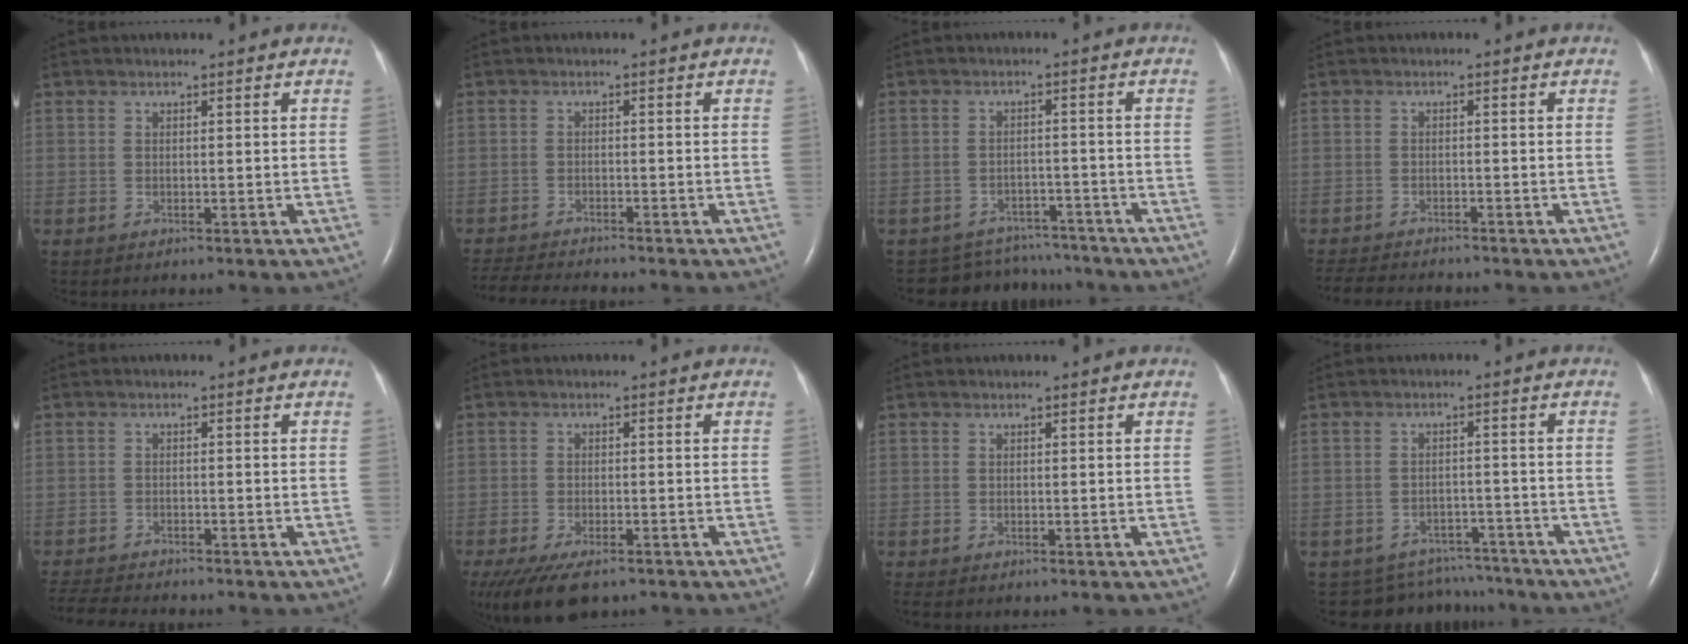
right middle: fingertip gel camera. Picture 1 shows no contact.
{"total": 6.3, "force": [-6.1, -0.1, 1.8], "torque": [-0.031, -0.018, -0.100]}
{"total": 8.2, "force": [-7.7, 2.8, -0.6], "torque": [0.008, 0.019, -0.101]}
{"total": 6.8, "force": [-6.3, 1.0, 2.3], "torque": [-0.036, -0.012, -0.097]}
{"total": 6.6, "force": [-6.2, 0.6, 2.0], "torque": [-0.037, -0.015, -0.102]}
{"total": 10.6, "force": [-7.3, 4.2, 6.4], "torque": [-0.127, -0.018, -0.114]}
{"total": 0.9, "force": [-0.8, 0.1, 0.4], "torque": [-0.008, -0.002, -0.009]}
{"total": 8.6, "force": [-8.1, 3.1, -0.7], "torque": [0.007, 0.023, -0.103]}